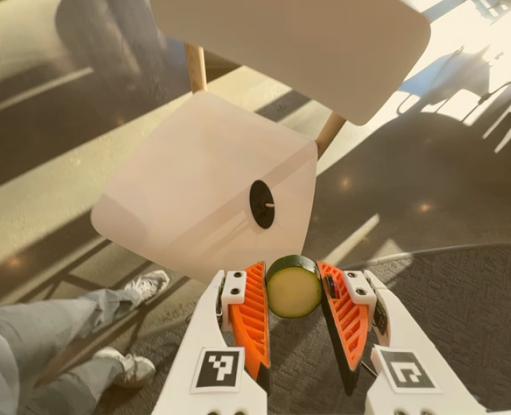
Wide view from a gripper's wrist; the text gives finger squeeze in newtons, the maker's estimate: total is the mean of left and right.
{"total": 9.6, "left": 9.9, "right": 9.3}